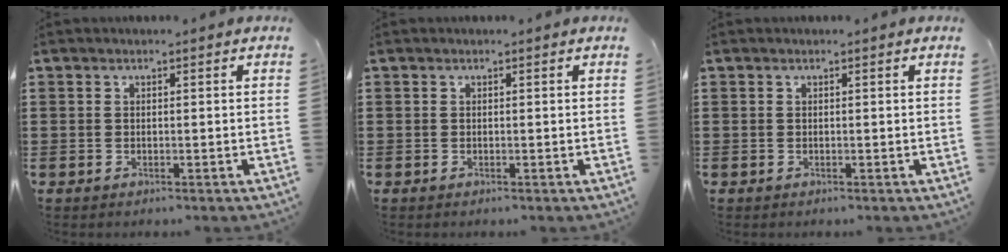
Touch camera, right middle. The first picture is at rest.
{"total": 0.0}
{"total": 0.0}